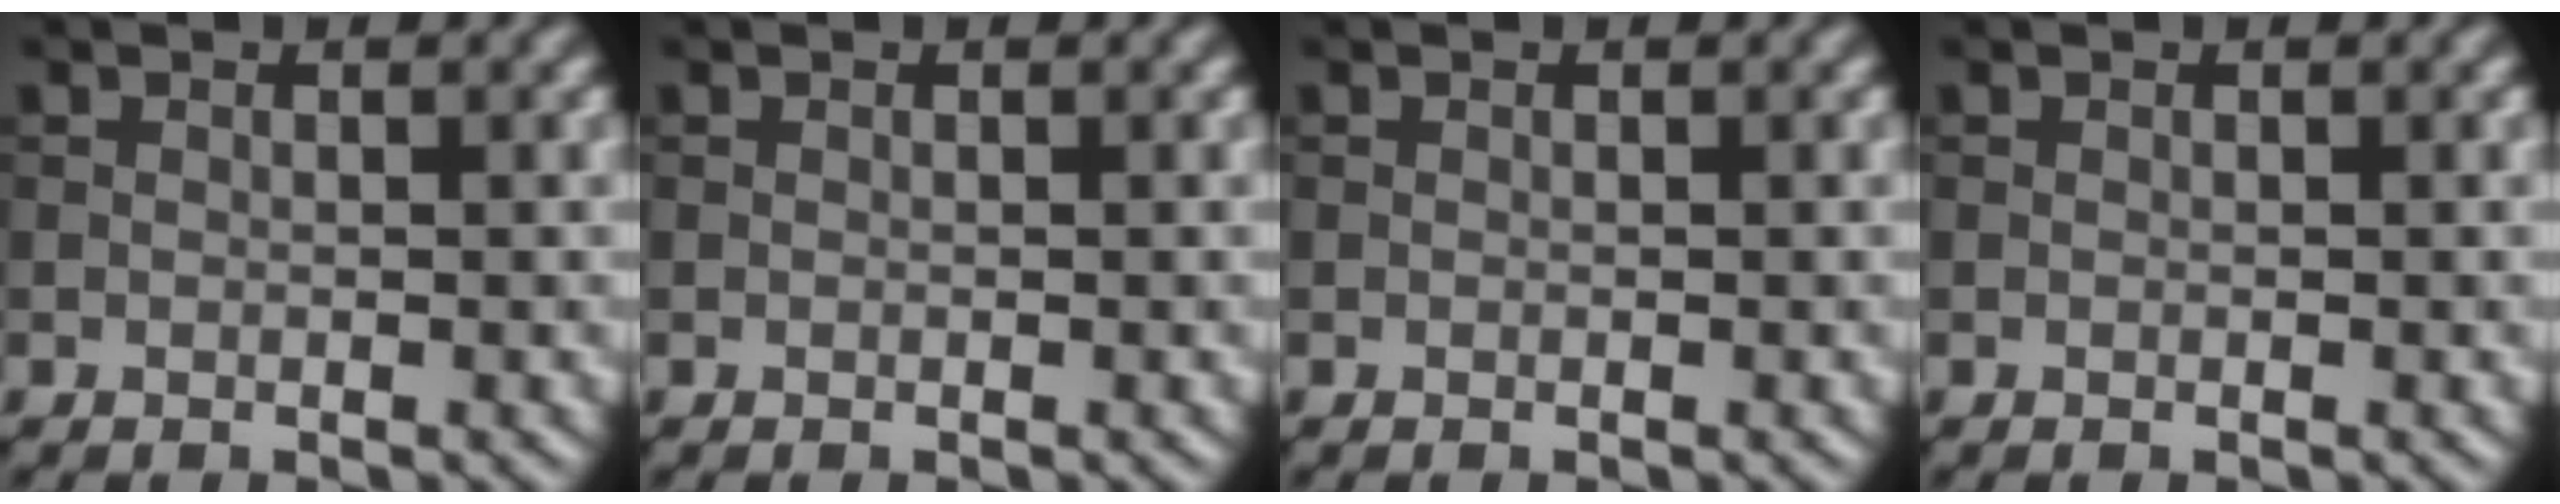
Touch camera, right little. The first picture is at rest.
{"total": 0.0}
{"total": 0.0}
{"total": 0.0}